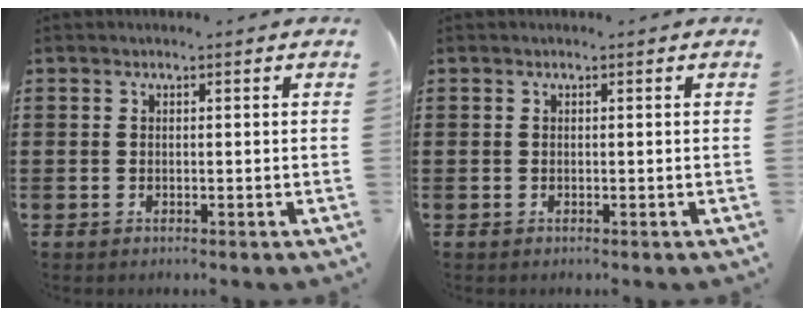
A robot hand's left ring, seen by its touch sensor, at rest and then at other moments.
{"total": 0.0}